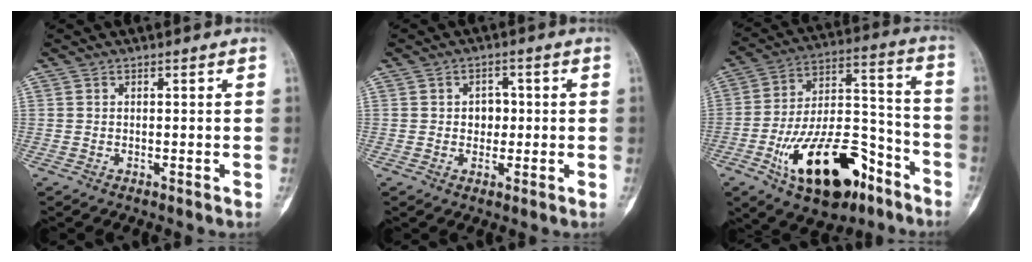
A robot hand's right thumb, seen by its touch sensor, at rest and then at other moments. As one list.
[{"total": 3.6, "force": [0.1, 2.9, 2.1], "torque": [-0.003, 0.006, -0.001]}, {"total": 22.8, "force": [-11.6, 10.9, 16.3], "torque": [-0.262, 0.080, -0.184]}]